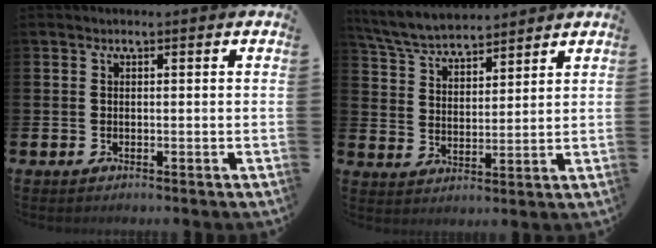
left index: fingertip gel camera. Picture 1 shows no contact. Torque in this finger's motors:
{"motor_torque": [0.23, -0.29, 0.67, 0.12]}